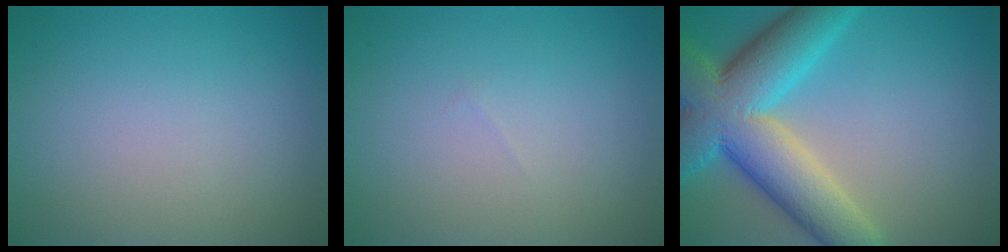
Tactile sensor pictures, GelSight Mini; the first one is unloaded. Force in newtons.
{"total": 0.0}
{"total": 11.3, "press": 11.3, "slide": 0.5}